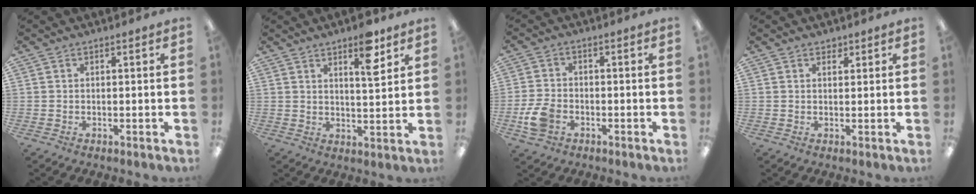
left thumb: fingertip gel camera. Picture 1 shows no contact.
{"total": 8.4, "force": [5.5, 2.7, 5.7], "torque": [-0.070, -0.032, 0.085]}
{"total": 6.5, "force": [-2.6, 4.5, 3.9], "torque": [-0.083, 0.010, -0.046]}
{"total": 1.5, "force": [1.3, 0.7, 0.3], "torque": [0.001, -0.005, 0.022]}